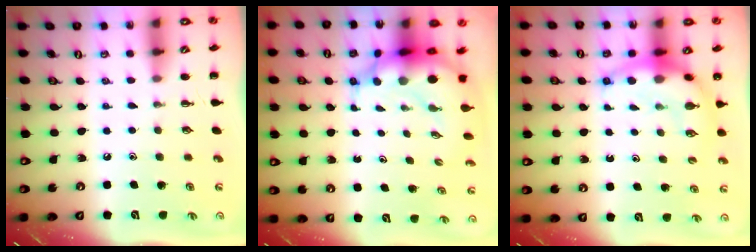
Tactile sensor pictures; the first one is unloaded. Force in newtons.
{"total": 9.7, "press": 9.4, "slide": 2.3}
{"total": 9.6, "press": 9.3, "slide": 2.4}